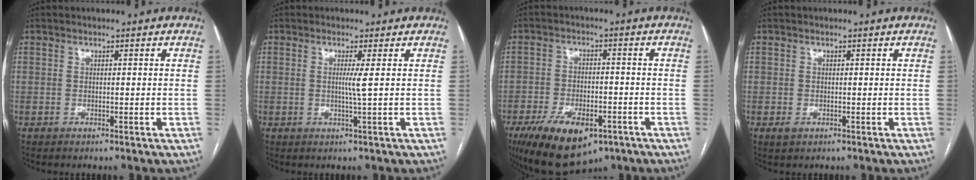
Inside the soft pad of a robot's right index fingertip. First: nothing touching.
{"total": 2.2, "force": [0.3, -0.8, 2.0], "torque": [-0.040, -0.005, 0.005]}
{"total": 13.5, "force": [-8.0, 6.5, 8.8], "torque": [-0.158, -0.009, -0.121]}
{"total": 1.1, "force": [-0.4, 0.9, 0.5], "torque": [-0.007, 0.002, -0.001]}